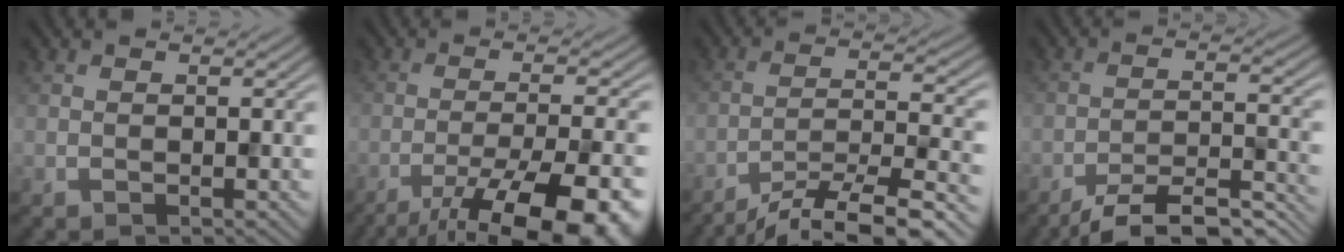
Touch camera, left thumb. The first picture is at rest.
{"total": 16.1, "force": [-11.0, 4.4, 10.9], "torque": [-0.151, -0.024, -0.147]}
{"total": 13.3, "force": [-11.0, 2.4, 7.0], "torque": [-0.116, -0.009, -0.165]}
{"total": 9.1, "force": [-7.6, 1.7, 4.7], "torque": [-0.086, -0.006, -0.114]}